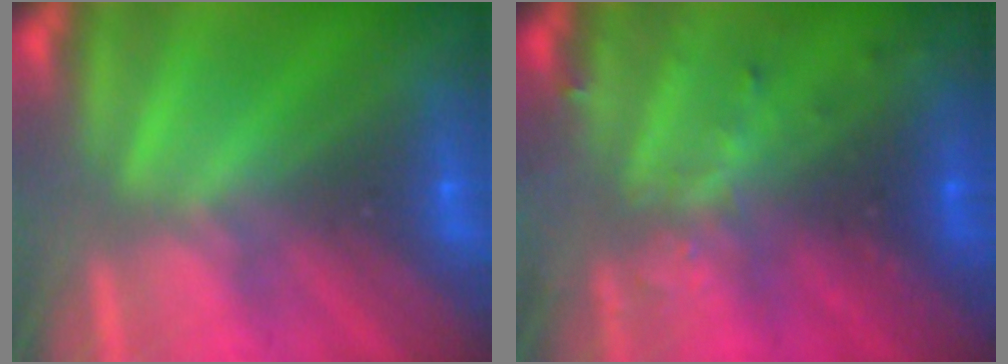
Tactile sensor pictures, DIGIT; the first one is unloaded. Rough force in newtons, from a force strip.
{"total": 3.6}